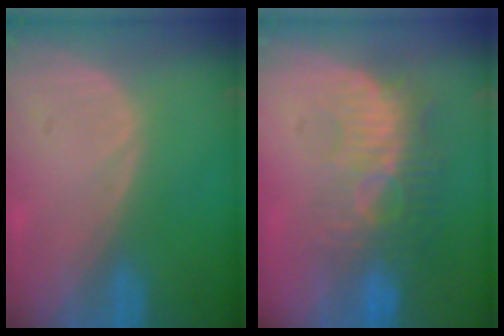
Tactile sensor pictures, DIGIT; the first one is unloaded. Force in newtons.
{"total": 9.1, "press": 8.4, "slide": 3.6}